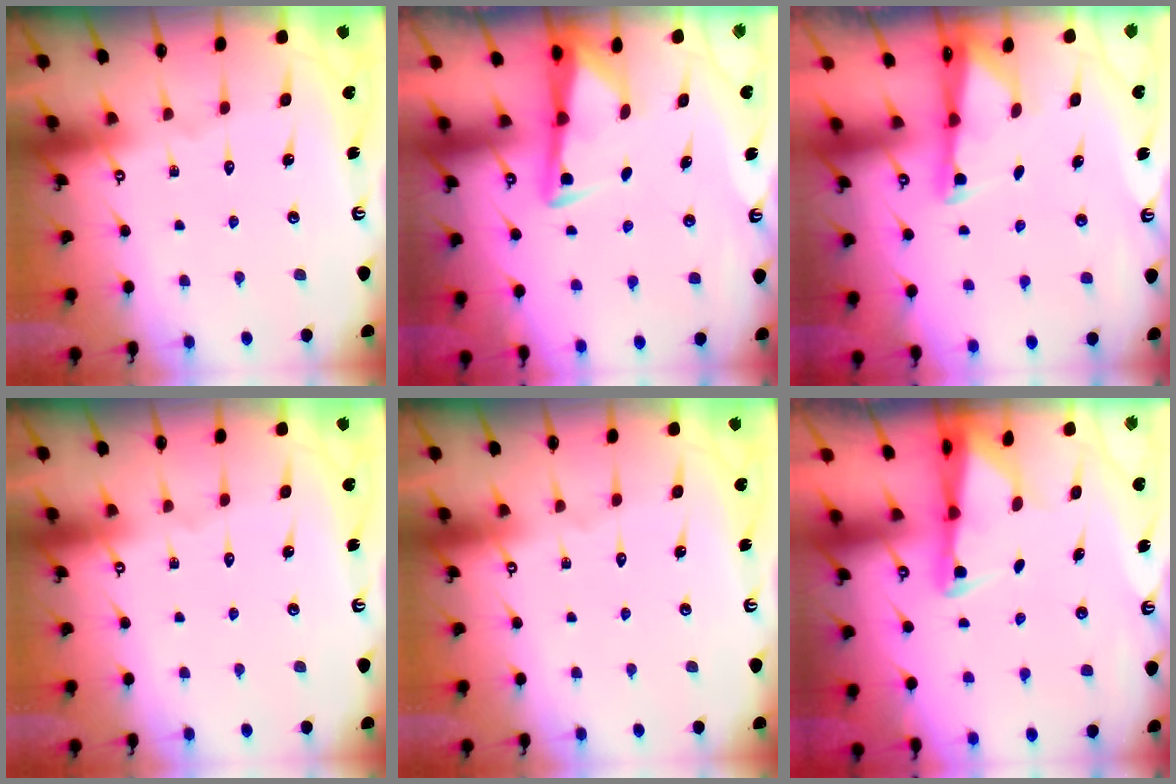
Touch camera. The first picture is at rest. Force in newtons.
{"total": 3.0, "press": 2.9, "slide": 0.4}
{"total": 1.9, "press": 1.8, "slide": 0.4}
{"total": 0.0}
{"total": 0.0}
{"total": 2.5, "press": 2.5, "slide": 0.5}